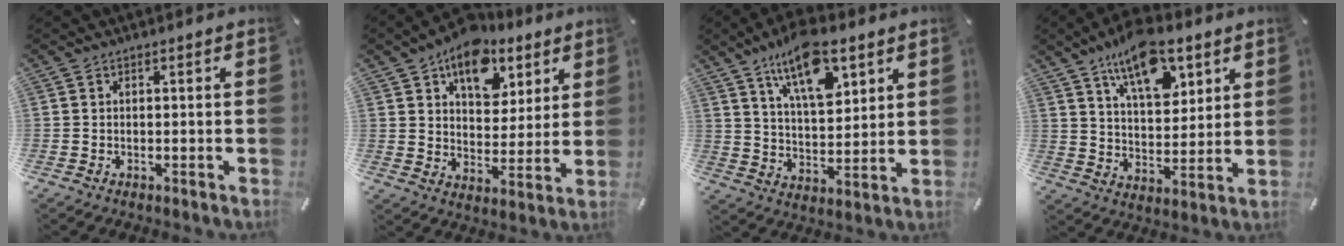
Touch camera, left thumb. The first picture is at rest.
{"total": 12.7, "force": [7.7, 8.5, 5.4], "torque": [-0.068, -0.047, 0.136]}
{"total": 14.3, "force": [8.8, 6.6, 9.2], "torque": [-0.158, -0.030, 0.154]}
{"total": 14.2, "force": [8.9, 7.3, 8.3], "torque": [-0.129, -0.038, 0.155]}